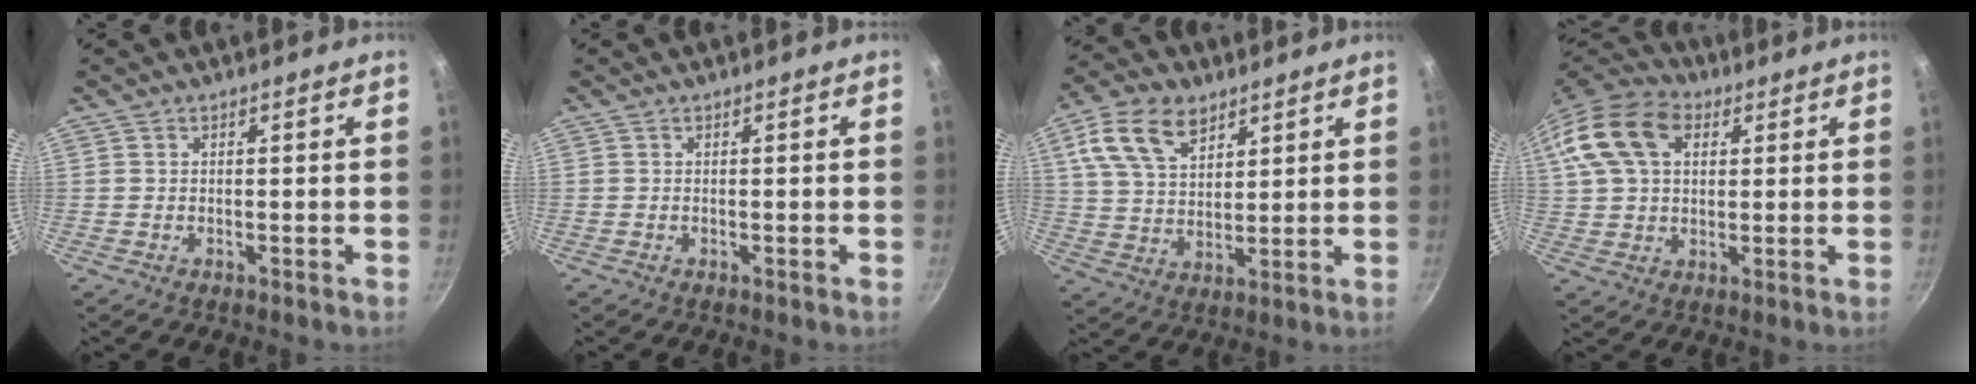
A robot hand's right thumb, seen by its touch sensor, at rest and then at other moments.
{"total": 0.0}
{"total": 12.7, "force": [6.4, 7.8, 7.6], "torque": [-0.120, -0.010, 0.120]}
{"total": 16.9, "force": [5.7, 11.4, 11.0], "torque": [-0.212, 0.019, 0.092]}